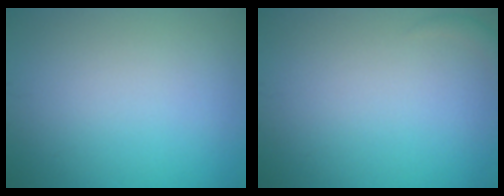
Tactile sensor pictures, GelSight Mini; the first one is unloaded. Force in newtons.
{"total": 0.7, "press": 0.7, "slide": 0.1}